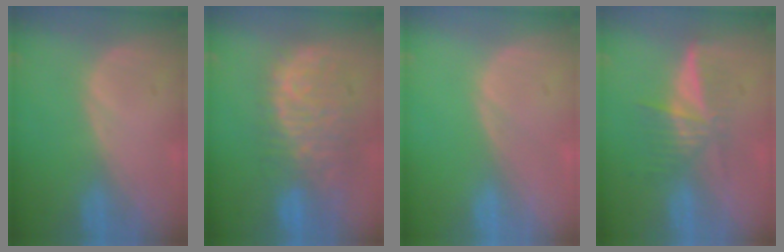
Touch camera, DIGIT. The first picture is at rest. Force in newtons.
{"total": 11.0, "press": 9.5, "slide": 5.5}
{"total": 0.0}
{"total": 6.0, "press": 5.3, "slide": 2.7}